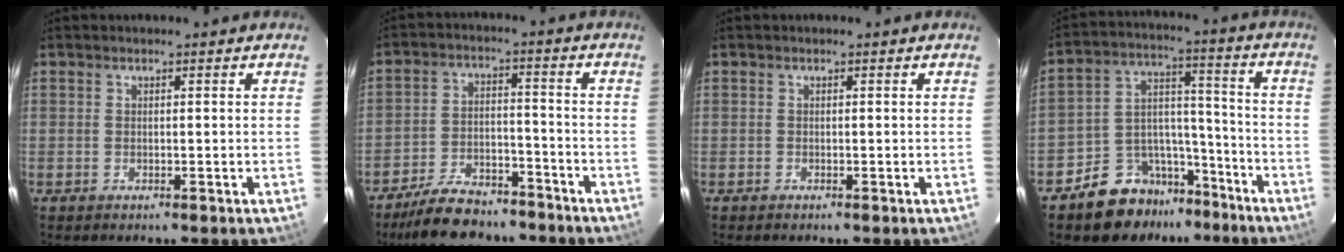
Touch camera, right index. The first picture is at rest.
{"total": 13.9, "force": [-11.4, 5.6, 5.5], "torque": [-0.124, 0.014, -0.172]}
{"total": 0.0}
{"total": 12.1, "force": [-9.0, 7.5, 3.3], "torque": [-0.065, 0.063, -0.130]}